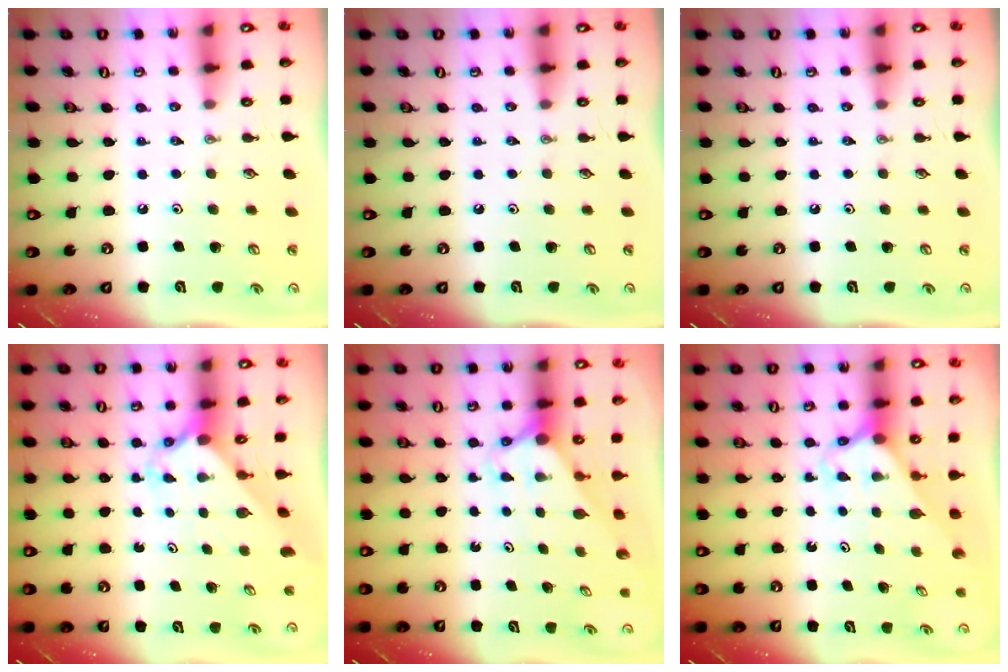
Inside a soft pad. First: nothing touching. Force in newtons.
{"total": 0.0}
{"total": 0.0}
{"total": 2.3, "press": 2.3, "slide": 0.3}
{"total": 2.8, "press": 2.8, "slide": 0.0}
{"total": 2.4, "press": 2.4, "slide": 0.1}